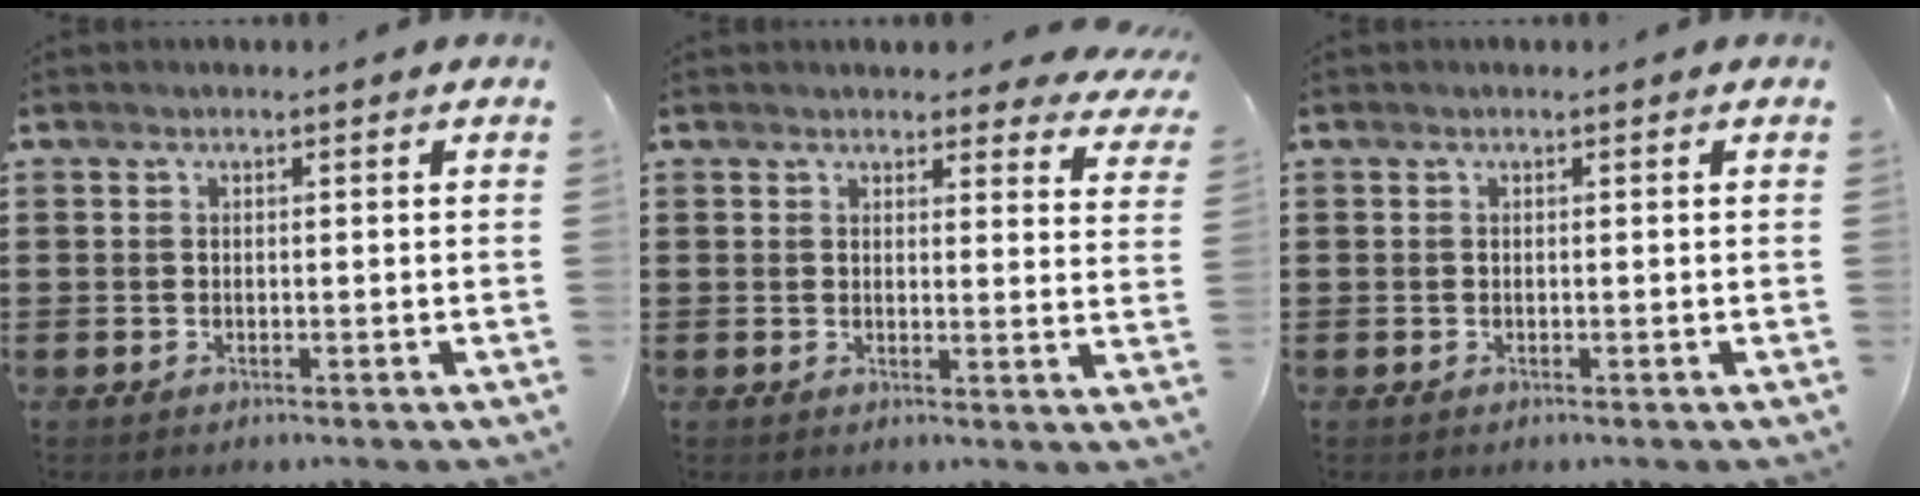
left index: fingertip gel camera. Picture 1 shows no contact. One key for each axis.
{"total": 3.3, "fx": 3.1, "fy": 0.5, "fz": 0.8, "tx": -0.012, "ty": -0.013, "tz": 0.055}
{"total": 0.0}